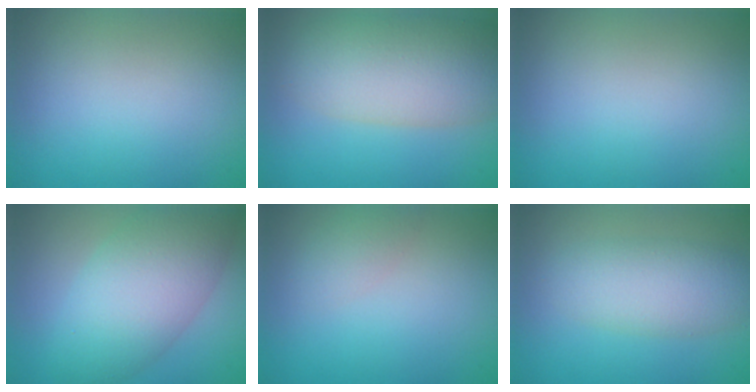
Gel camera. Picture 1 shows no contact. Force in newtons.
{"total": 8.1, "press": 8.1, "slide": 0.8}
{"total": 0.0}
{"total": 8.1, "press": 8.0, "slide": 0.4}
{"total": 1.5, "press": 1.5, "slide": 0.1}
{"total": 4.5, "press": 4.5, "slide": 0.4}